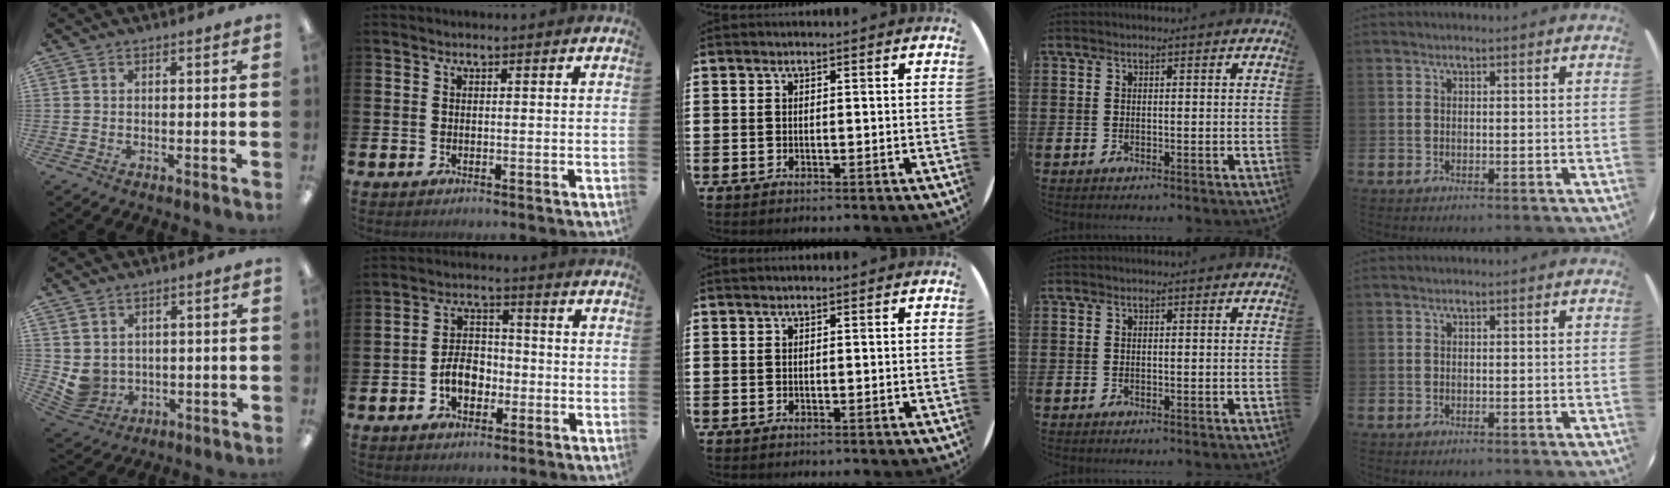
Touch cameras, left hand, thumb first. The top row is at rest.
{"thumb": {"total": 5.4, "force": [2.0, 4.8, 1.4], "torque": [-0.055, -0.009, 0.045]}, "index": {"total": 5.1, "force": [-1.8, 3.5, 3.2], "torque": [-0.047, 0.008, -0.038]}}